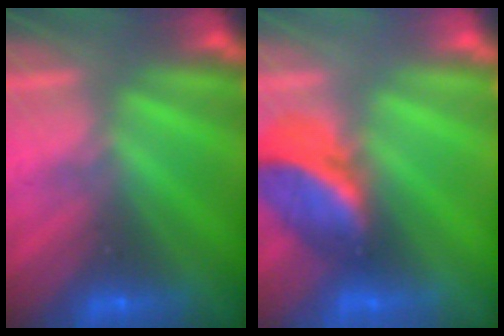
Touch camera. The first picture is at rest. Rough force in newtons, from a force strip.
{"total": 2.6}